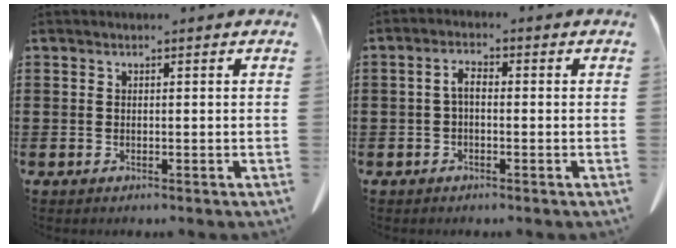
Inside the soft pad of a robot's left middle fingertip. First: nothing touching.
{"total": 2.5, "force": [-0.5, 1.0, 2.2], "torque": [-0.052, 0.002, -0.012]}